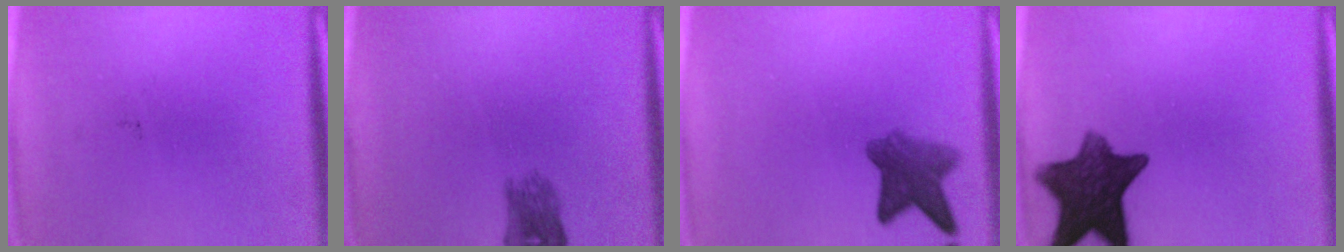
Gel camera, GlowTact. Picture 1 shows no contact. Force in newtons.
{"total": 3.2}
{"total": 5.7}
{"total": 12.1}